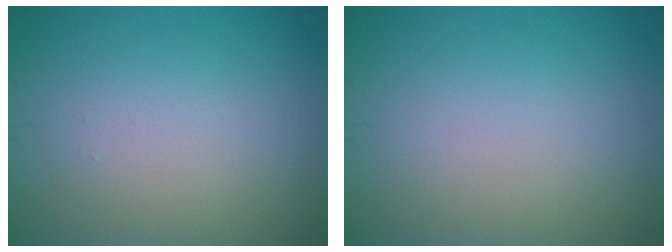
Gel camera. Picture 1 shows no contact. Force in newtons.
{"total": 0.0}